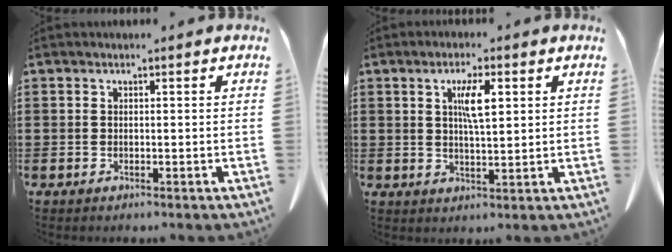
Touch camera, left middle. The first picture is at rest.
{"total": 5.0, "force": [1.7, 1.3, 4.5], "torque": [-0.085, 0.005, 0.024]}